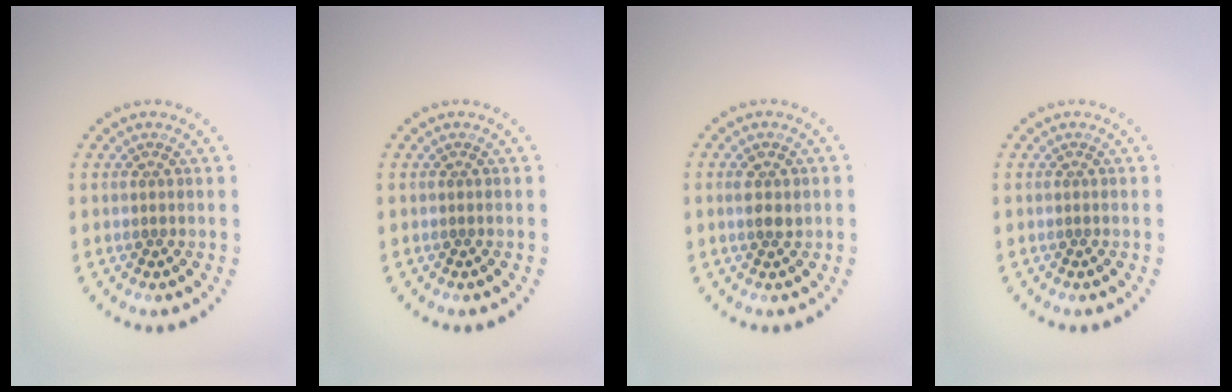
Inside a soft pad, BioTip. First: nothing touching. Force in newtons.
{"total": 0.0}
{"total": 1.7, "press": 1.6, "slide": 0.3}
{"total": 0.0}